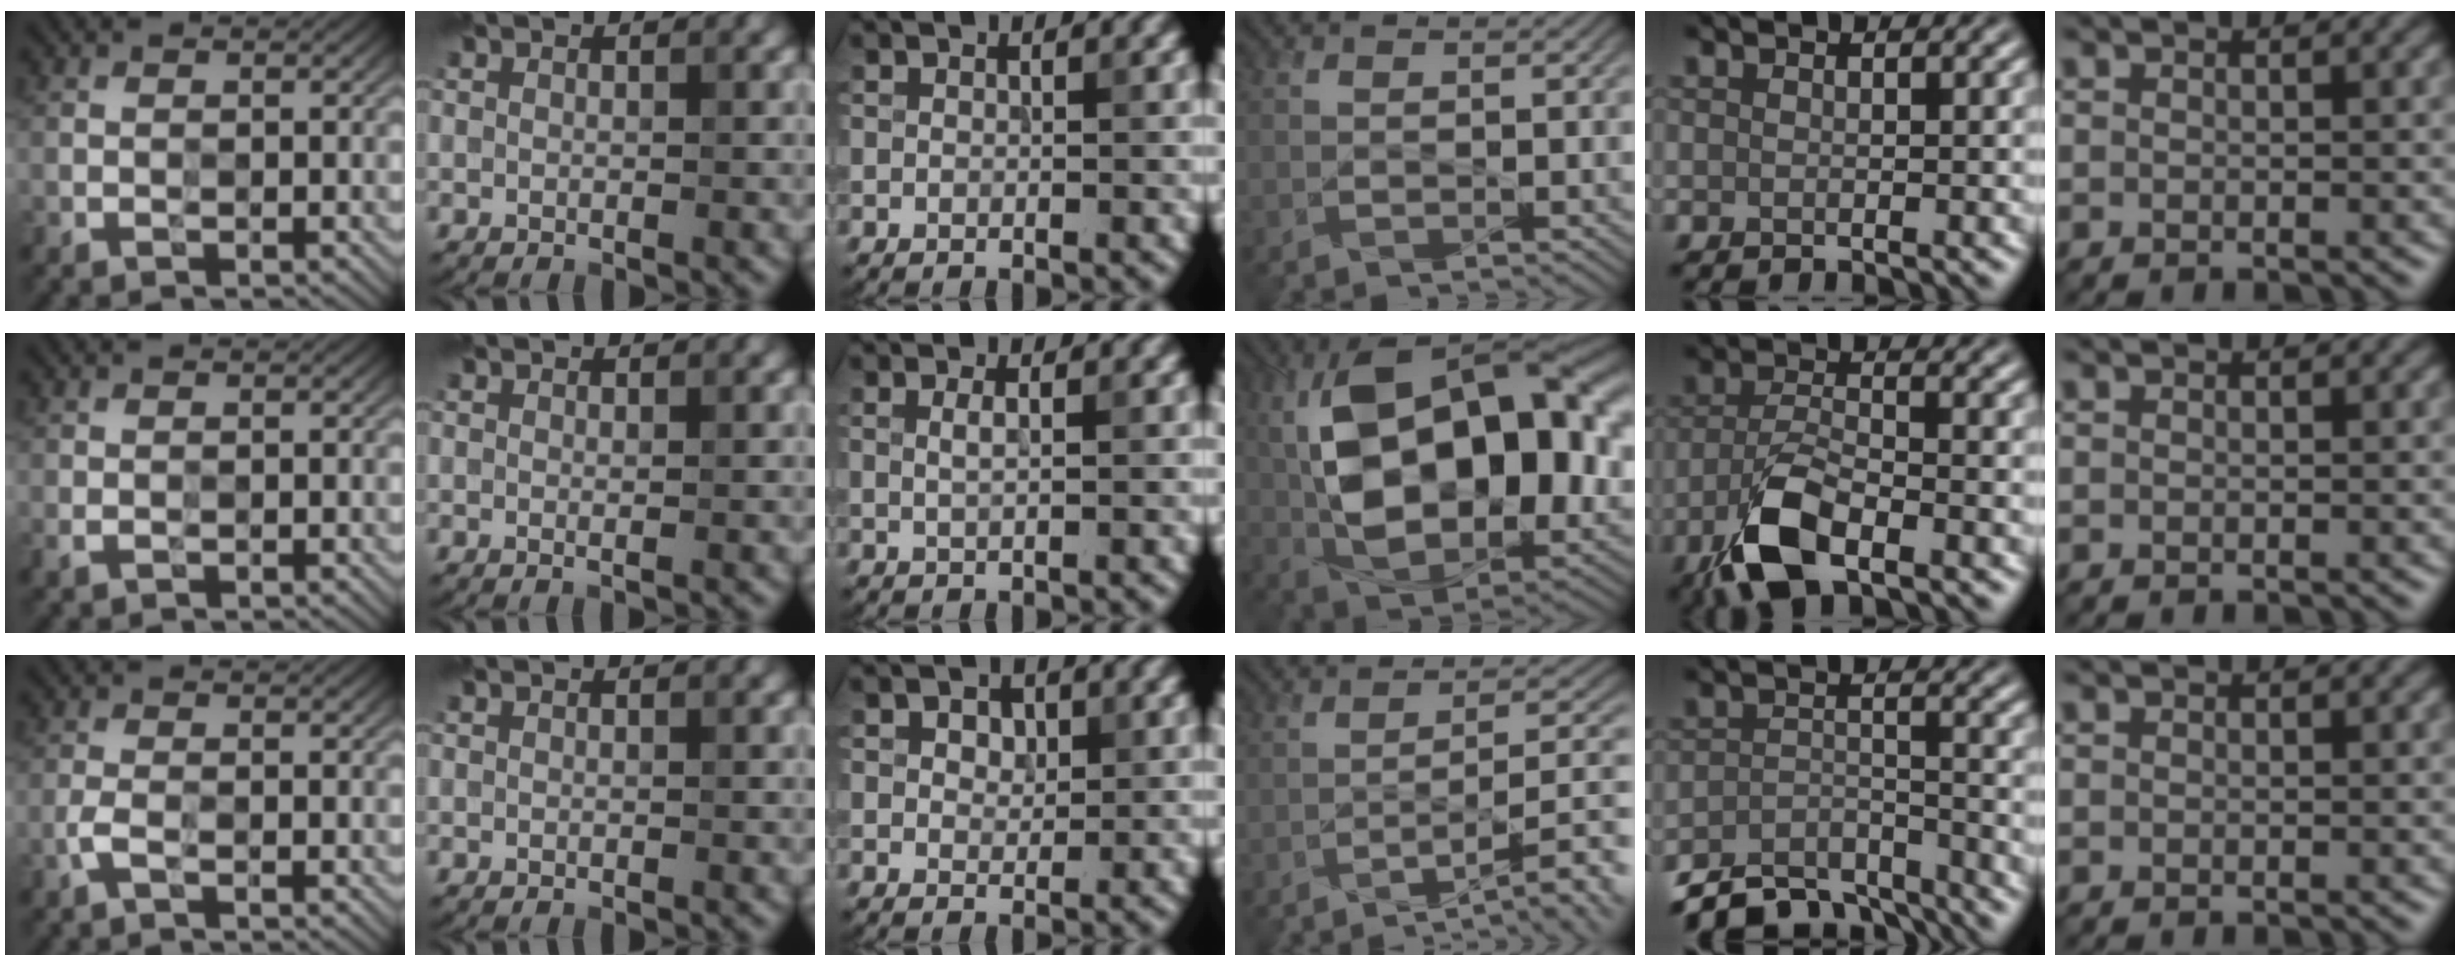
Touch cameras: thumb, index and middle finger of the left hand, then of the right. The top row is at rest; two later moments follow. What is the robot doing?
{"motion": "wipe", "object": "glasses"}